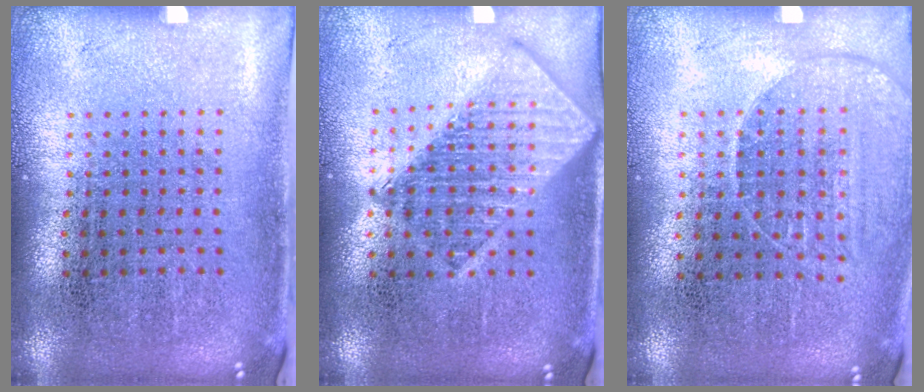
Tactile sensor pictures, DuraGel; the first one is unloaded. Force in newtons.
{"total": 2.0, "press": 2.0, "slide": 0.2}
{"total": 1.4, "press": 1.3, "slide": 0.6}